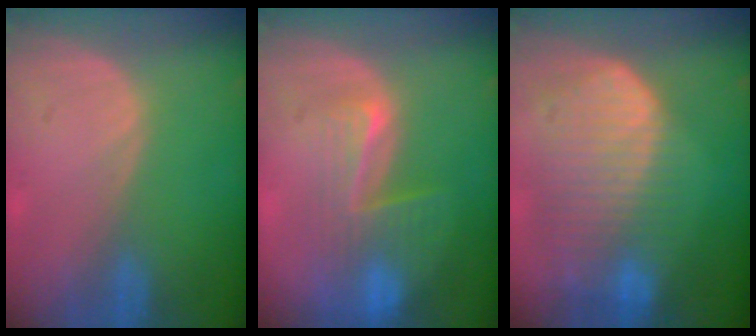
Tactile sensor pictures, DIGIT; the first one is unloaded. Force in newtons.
{"total": 8.4, "press": 7.2, "slide": 4.3}
{"total": 10.2, "press": 8.8, "slide": 5.1}